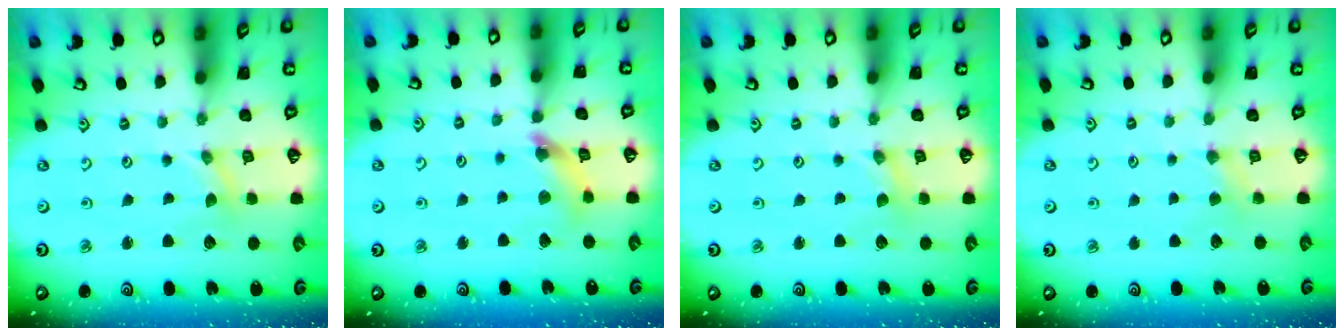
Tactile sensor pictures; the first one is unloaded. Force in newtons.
{"total": 7.9, "press": 7.9, "slide": 0.8}
{"total": 0.7, "press": 0.7, "slide": 0.2}
{"total": 2.1, "press": 2.0, "slide": 0.4}